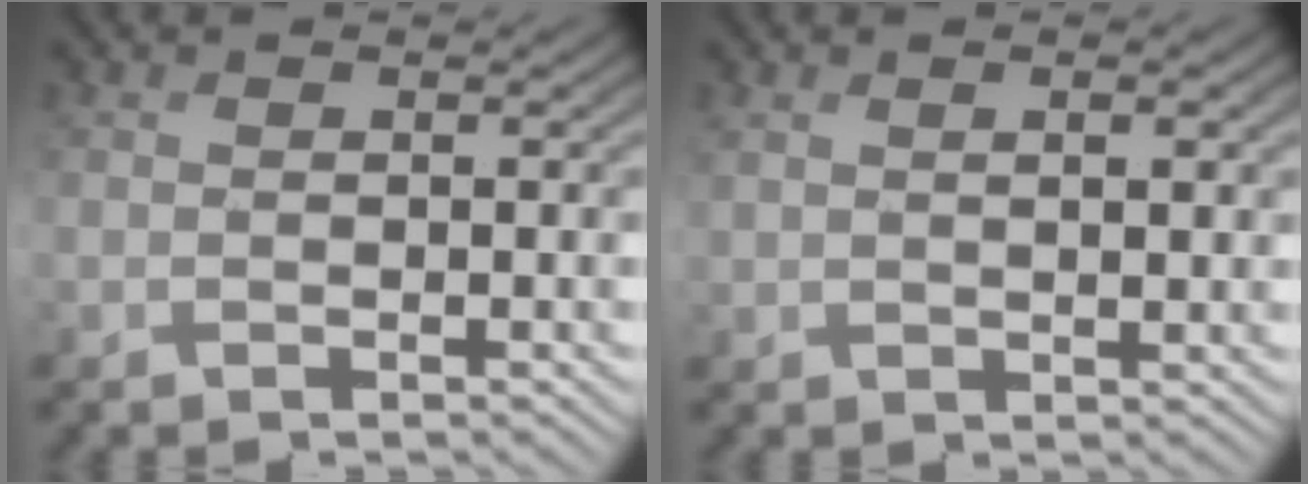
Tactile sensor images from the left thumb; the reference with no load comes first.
{"total": 2.3, "force": [1.1, 0.7, 1.9], "torque": [-0.038, -0.002, 0.026]}